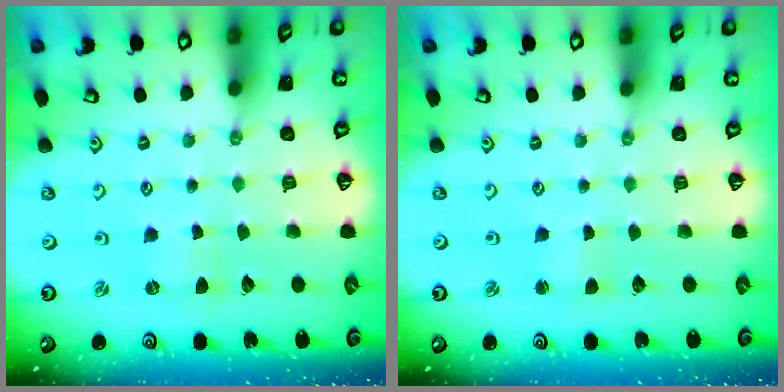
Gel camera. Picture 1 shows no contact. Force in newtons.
{"total": 1.7, "press": 1.7, "slide": 0.1}